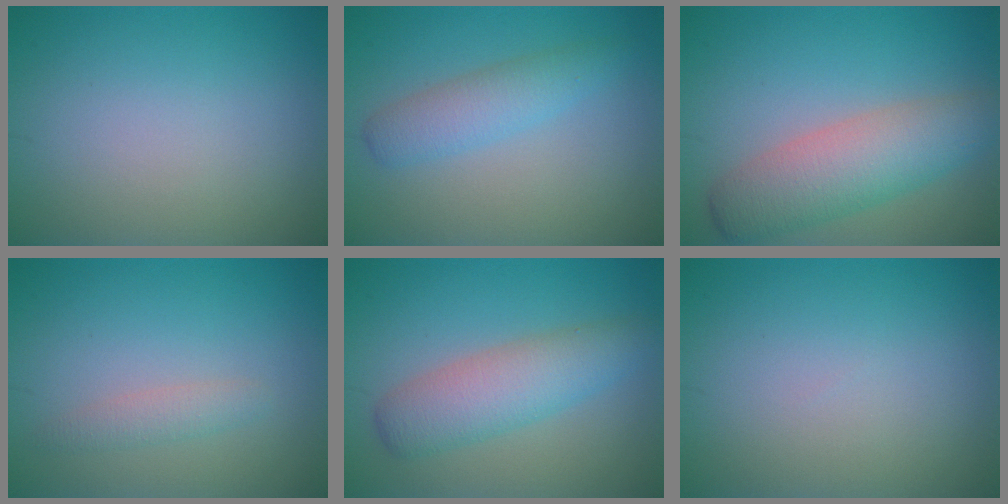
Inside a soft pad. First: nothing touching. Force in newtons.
{"total": 3.0, "press": 3.0, "slide": 0.1}
{"total": 6.0, "press": 6.0, "slide": 0.2}
{"total": 1.4, "press": 1.4, "slide": 0.1}
{"total": 4.8, "press": 4.8, "slide": 0.1}
{"total": 0.0}